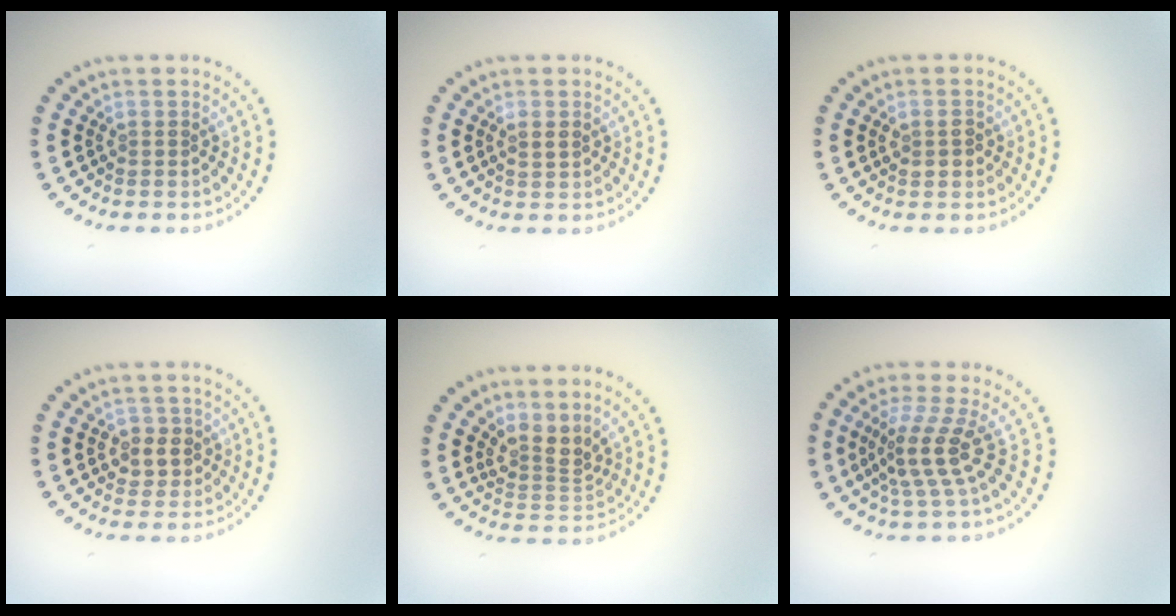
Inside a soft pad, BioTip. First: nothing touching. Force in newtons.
{"total": 0.7, "press": 0.7, "slide": 0.0}
{"total": 1.4, "press": 1.4, "slide": 0.1}
{"total": 2.4, "press": 2.3, "slide": 0.8}
{"total": 2.8, "press": 2.0, "slide": 1.9}
{"total": 3.7, "press": 2.7, "slide": 2.5}